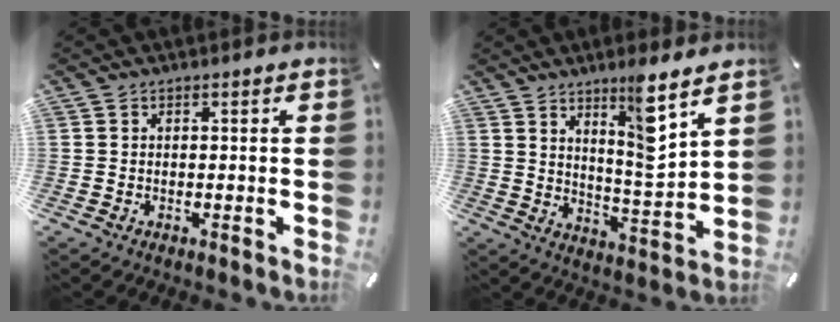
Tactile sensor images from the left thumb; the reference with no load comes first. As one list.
[{"total": 10.6, "force": [7.4, 1.9, 7.4], "torque": [-0.108, -0.058, 0.122]}]